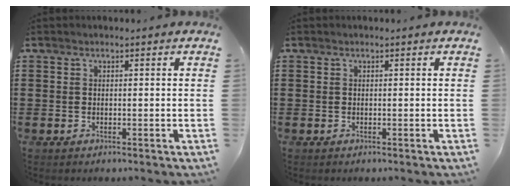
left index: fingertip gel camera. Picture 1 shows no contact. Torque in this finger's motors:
{"motor_torque": [-0.02, -0.02, 0.00, 0.00]}